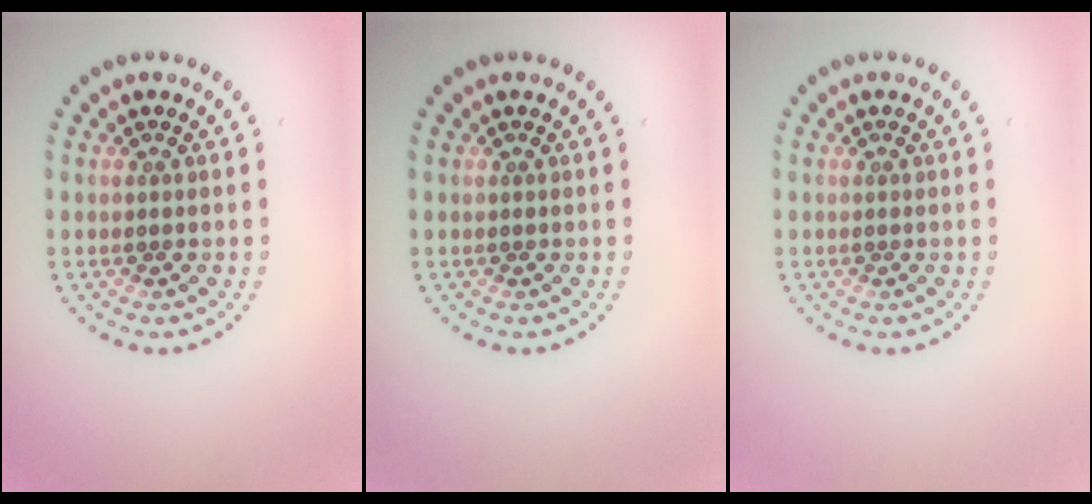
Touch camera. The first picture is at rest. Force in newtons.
{"total": 0.0}
{"total": 0.0}